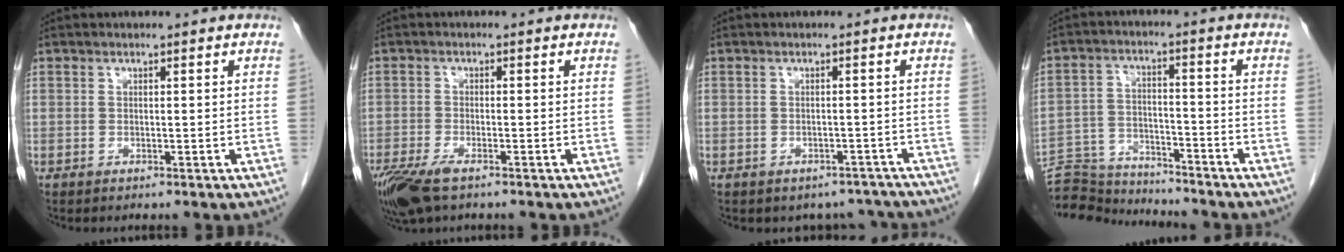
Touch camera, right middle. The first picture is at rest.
{"total": 7.1, "force": [-4.8, 2.2, 4.7], "torque": [-0.093, -0.017, -0.086]}
{"total": 5.5, "force": [-4.8, 2.7, -0.1], "torque": [0.017, 0.017, -0.050]}
{"total": 11.6, "force": [-11.4, 1.4, 1.2], "torque": [-0.019, 0.018, -0.194]}